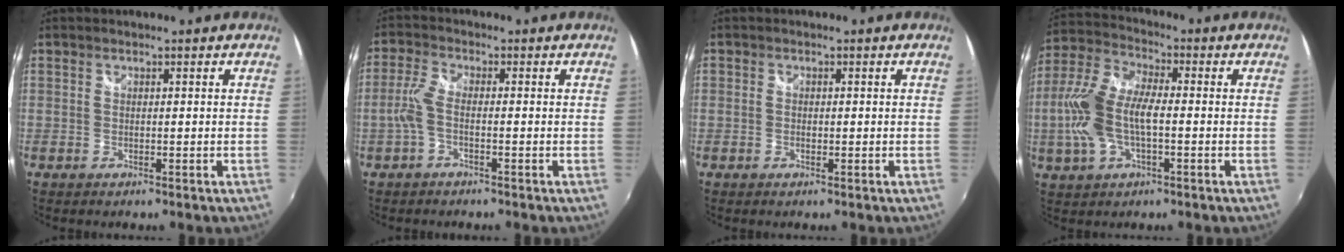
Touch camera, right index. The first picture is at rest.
{"total": 3.6, "force": [-1.2, 0.8, 3.4], "torque": [-0.082, 0.004, -0.026]}
{"total": 0.8, "force": [-0.2, 0.6, 0.6], "torque": [-0.012, 0.000, -0.007]}
{"total": 12.9, "force": [-1.8, 6.0, 11.3], "torque": [-0.250, 0.009, -0.036]}